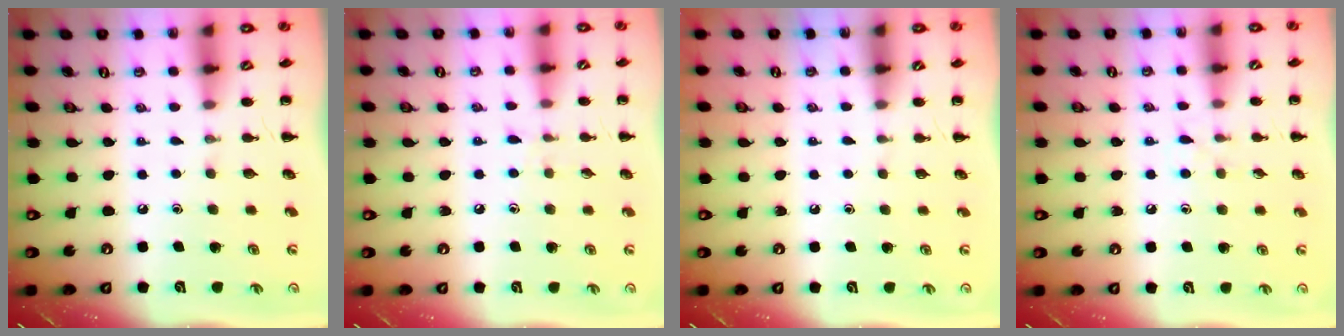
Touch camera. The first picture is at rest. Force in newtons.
{"total": 5.8, "press": 5.3, "slide": 2.4}
{"total": 0.0}
{"total": 5.7, "press": 5.3, "slide": 2.0}